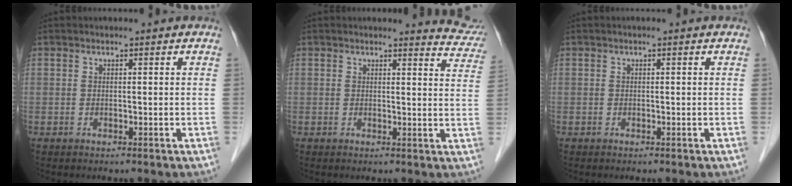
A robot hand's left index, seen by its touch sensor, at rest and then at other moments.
{"total": 6.7, "force": [6.6, 0.9, 0.0], "torque": [0.018, -0.037, 0.043]}
{"total": 0.0}